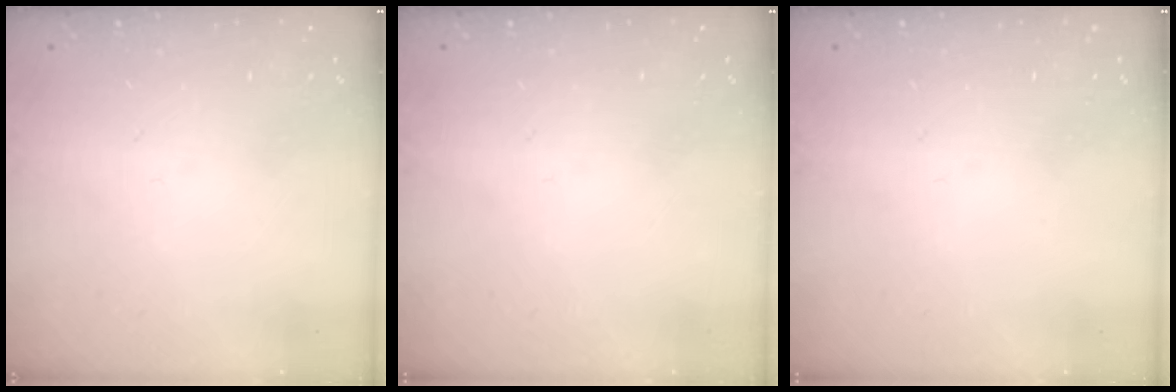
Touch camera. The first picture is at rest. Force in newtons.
{"total": 0.0}
{"total": 0.0}